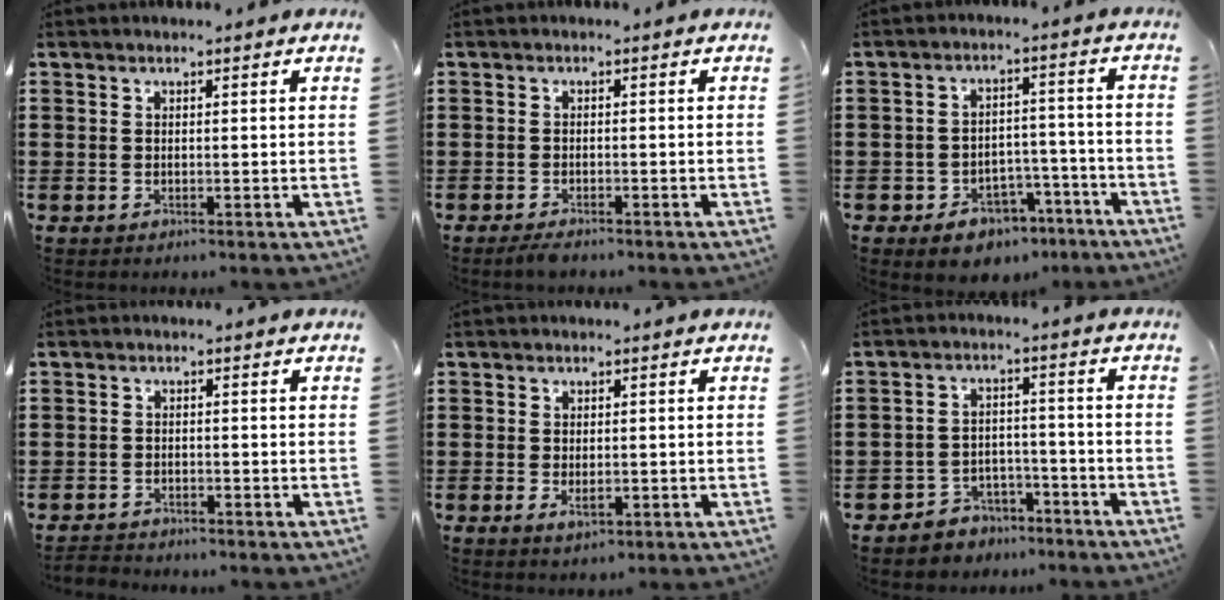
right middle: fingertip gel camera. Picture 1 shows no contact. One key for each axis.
{"total": 1.4, "fx": -1.2, "fy": 0.2, "fz": 0.6, "tx": -0.021, "ty": -0.005, "tz": -0.024}
{"total": 5.4, "fx": -4.5, "fy": 2.7, "fz": 1.4, "tx": -0.026, "ty": 0.023, "tz": -0.085}
{"total": 2.2, "fx": -2.2, "fy": 0.5, "fz": -0.1, "tx": -0.004, "ty": 0.000, "tz": -0.047}
{"total": 1.8, "fx": -0.5, "fy": 0.9, "fz": 1.4, "tx": -0.020, "ty": -0.004, "tz": -0.011}
{"total": 4.3, "fx": -4.0, "fy": 1.5, "fz": -0.2, "tx": -0.008, "ty": 0.008, "tz": -0.084}